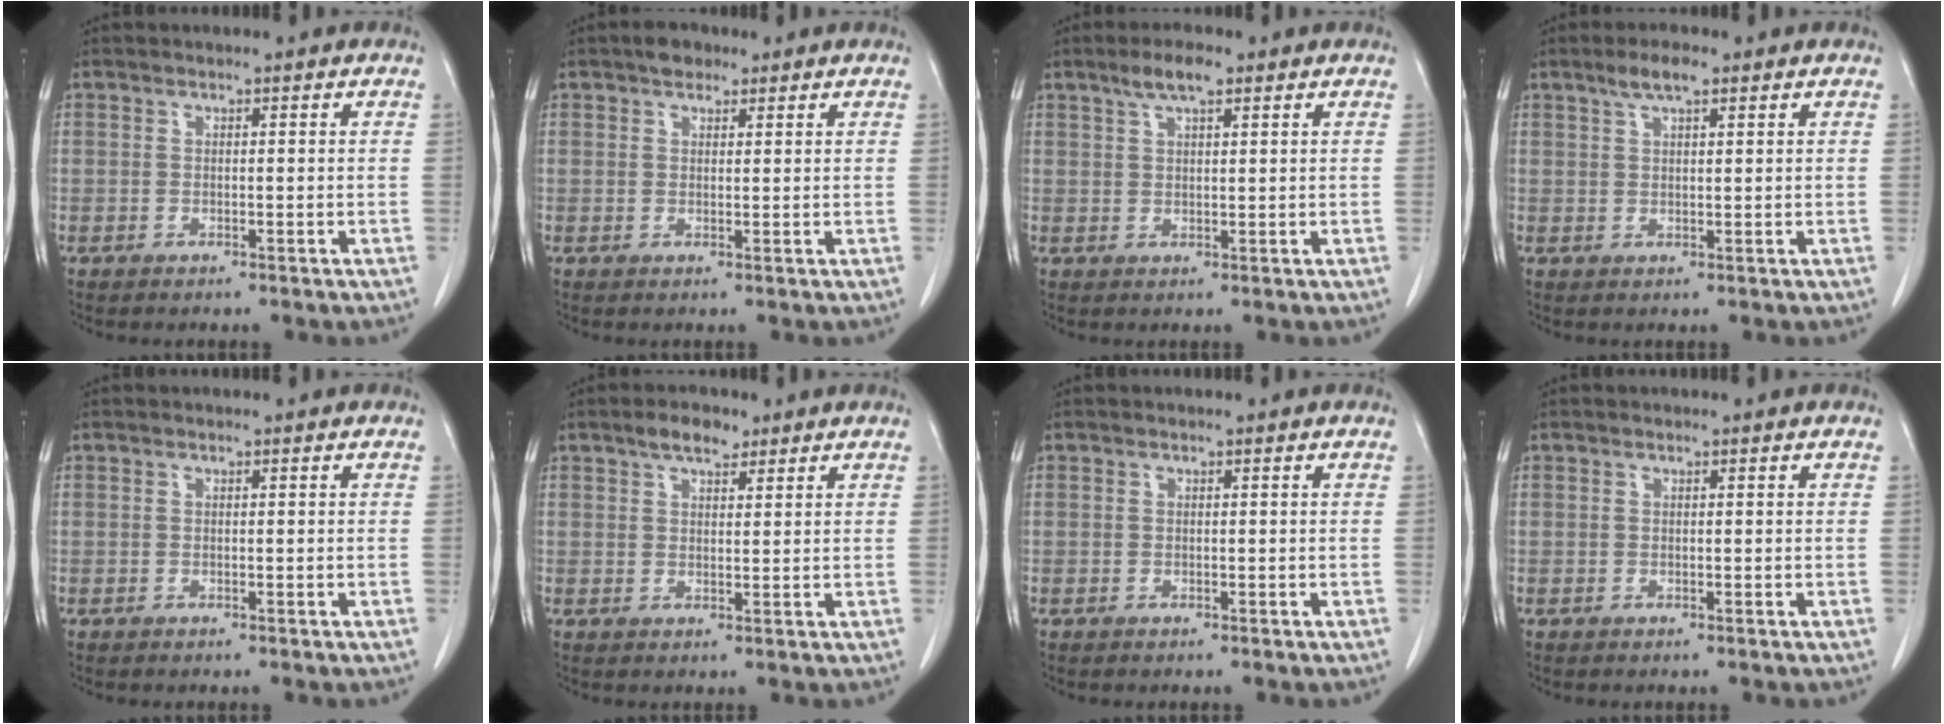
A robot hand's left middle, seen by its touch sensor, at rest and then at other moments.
{"total": 2.5, "force": [1.8, 1.5, 1.1], "torque": [-0.019, 0.010, 0.026]}
{"total": 4.0, "force": [2.6, 0.9, 2.8], "torque": [-0.058, 0.009, 0.048]}
{"total": 3.5, "force": [2.3, 0.8, 2.5], "torque": [-0.051, 0.008, 0.043]}
{"total": 0.0}
{"total": 3.8, "force": [2.7, 1.7, 2.1], "torque": [-0.040, 0.009, 0.045]}
{"total": 0.0}
{"total": 0.0}